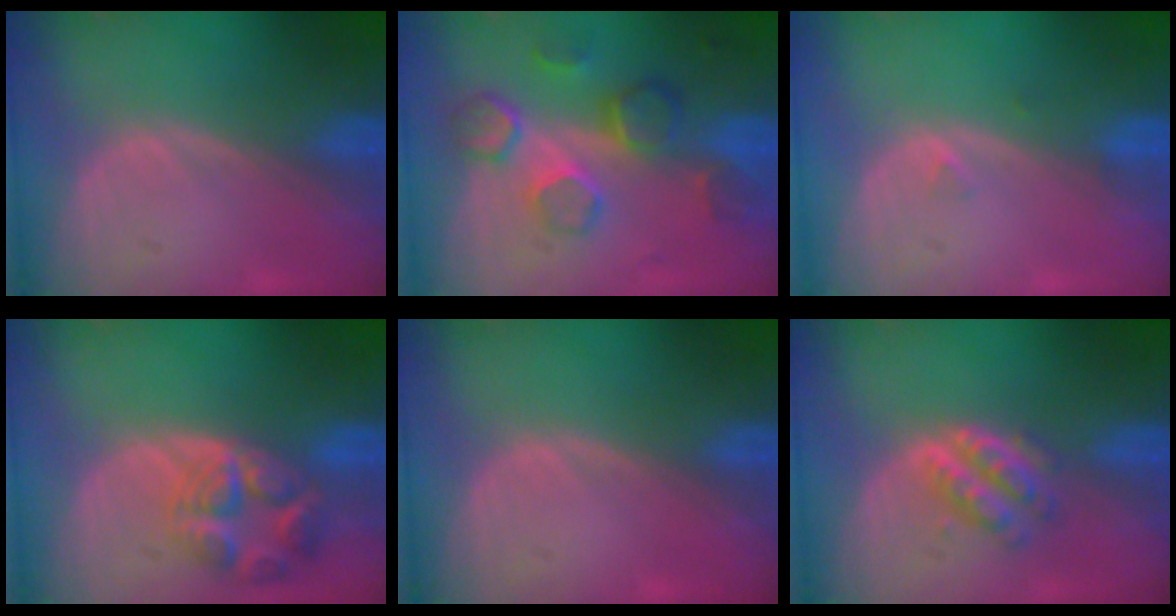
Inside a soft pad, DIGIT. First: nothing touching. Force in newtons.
{"total": 8.6, "press": 7.7, "slide": 3.8}
{"total": 0.7, "press": 0.7, "slide": 0.2}
{"total": 7.7, "press": 6.9, "slide": 3.4}
{"total": 0.5, "press": 0.0, "slide": 0.5}
{"total": 4.7, "press": 4.4, "slide": 1.7}